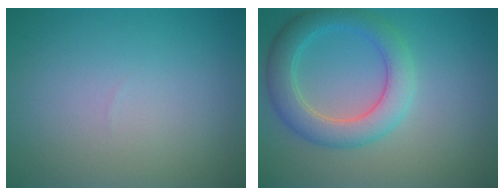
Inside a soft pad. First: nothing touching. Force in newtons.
{"total": 4.6, "press": 4.6, "slide": 0.3}